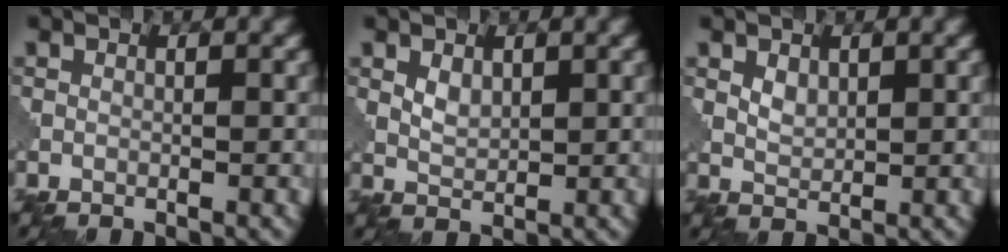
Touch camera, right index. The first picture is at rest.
{"total": 1.9, "force": [0.8, 1.1, 1.2], "torque": [-0.026, -0.002, 0.018]}
{"total": 1.7, "force": [0.7, 1.1, 1.1], "torque": [-0.022, -0.001, 0.017]}